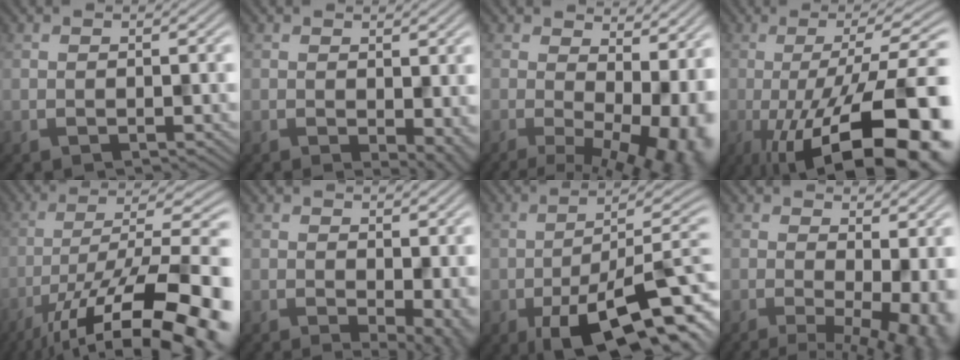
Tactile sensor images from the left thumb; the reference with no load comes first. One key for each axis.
{"total": 2.3, "fx": -0.1, "fy": 1.1, "fz": 2.0, "tx": -0.023, "ty": -0.011, "tz": 0.015}
{"total": 12.1, "fx": -0.1, "fy": 6.0, "fz": 10.5, "tx": -0.113, "ty": -0.005, "tz": 0.035}
{"total": 17.6, "fx": -7.9, "fy": 5.6, "fz": 14.7, "tx": -0.180, "ty": 0.001, "tz": -0.124}
{"total": 17.3, "fx": -10.7, "fy": 5.8, "fz": 12.3, "tx": -0.197, "ty": -0.020, "tz": -0.164}
{"total": 2.9, "fx": 0.2, "fy": 1.2, "fz": 2.6, "tx": -0.038, "ty": -0.012, "tz": 0.018}
{"total": 13.9, "fx": -6.8, "fy": 4.9, "fz": 11.0, "tx": -0.154, "ty": -0.009, "tz": -0.100}
{"total": 8.3, "fx": -0.1, "fy": 3.4, "fz": 7.6, "tx": -0.081, "ty": 0.003, "tz": 0.022}